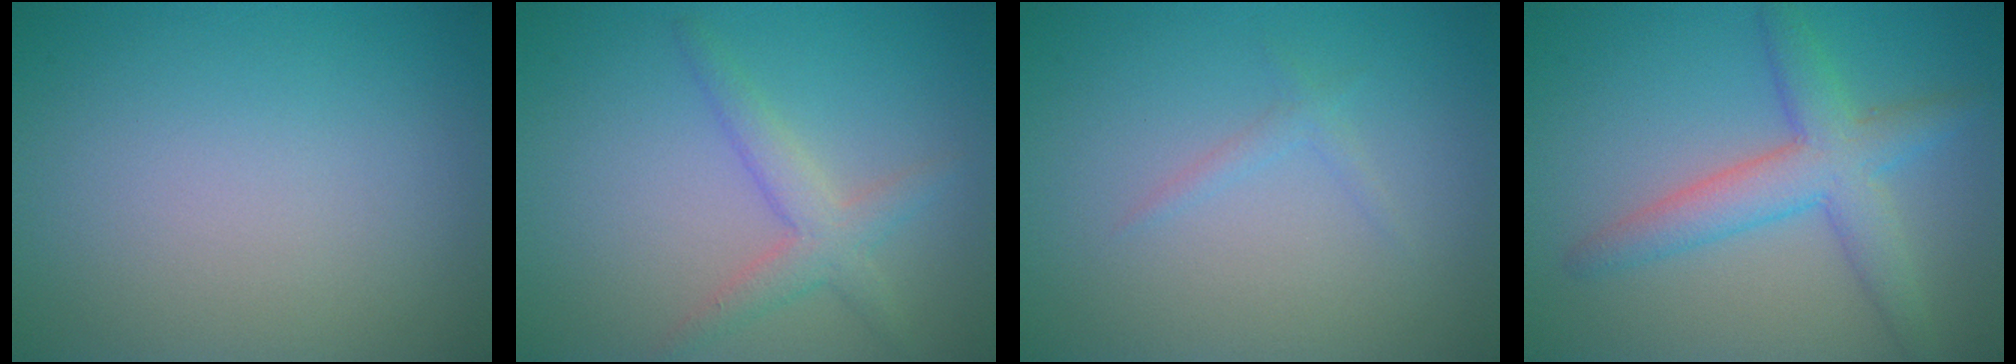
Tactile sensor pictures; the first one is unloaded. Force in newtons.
{"total": 2.7, "press": 2.7, "slide": 0.1}
{"total": 0.8, "press": 0.8, "slide": 0.0}
{"total": 4.7, "press": 4.7, "slide": 0.1}